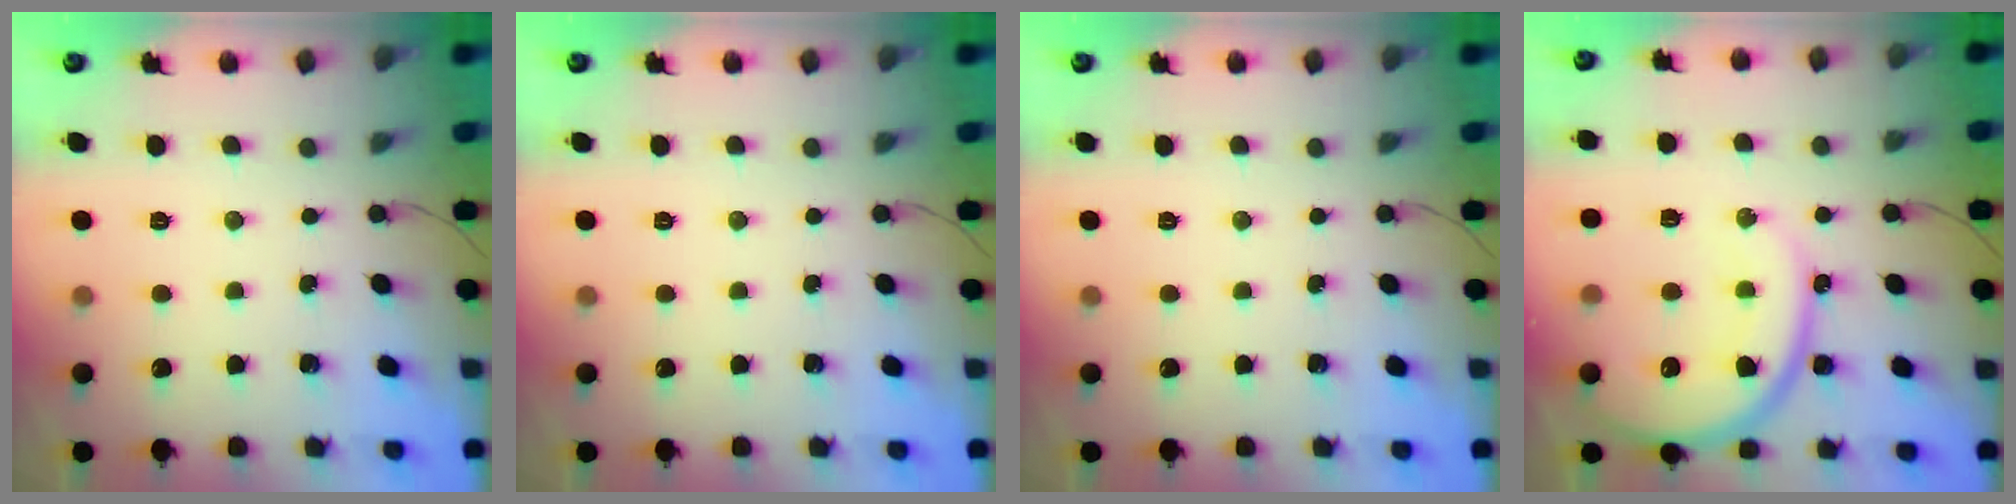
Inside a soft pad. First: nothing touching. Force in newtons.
{"total": 0.0}
{"total": 0.0}
{"total": 15.4, "press": 15.3, "slide": 1.6}